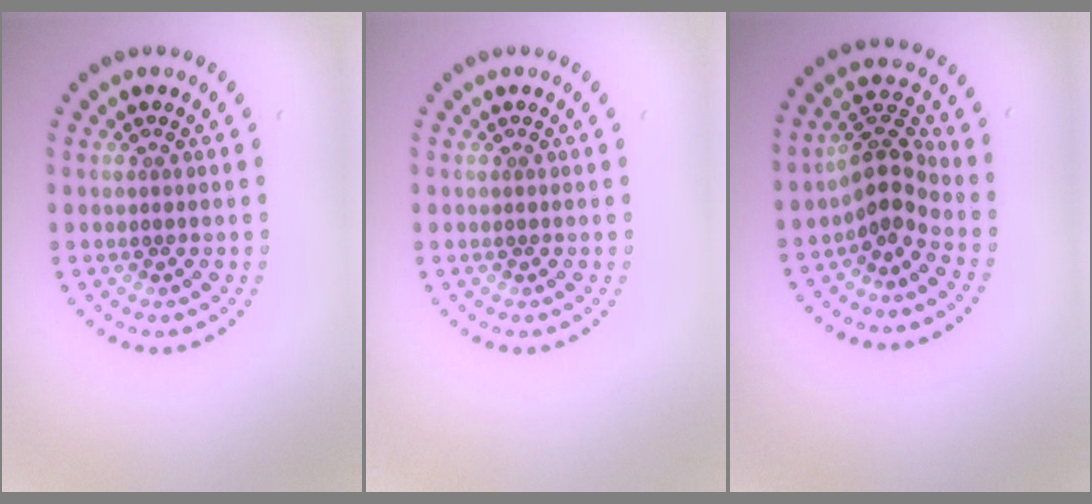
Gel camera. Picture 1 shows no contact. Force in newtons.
{"total": 0.0}
{"total": 3.5, "press": 2.9, "slide": 2.0}